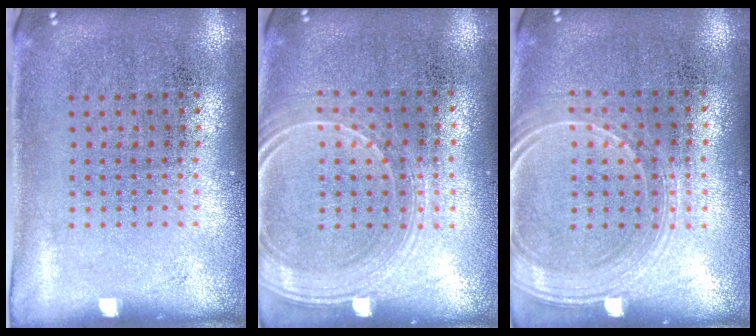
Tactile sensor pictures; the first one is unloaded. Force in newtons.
{"total": 1.8, "press": 1.6, "slide": 0.7}
{"total": 1.8, "press": 1.6, "slide": 0.7}